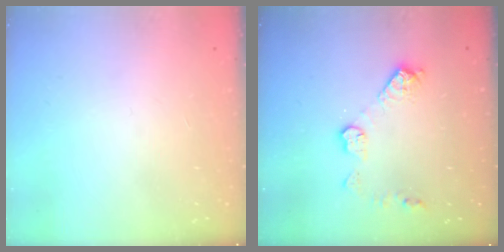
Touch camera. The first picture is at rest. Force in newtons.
{"total": 9.9, "press": 9.9, "slide": 0.6}